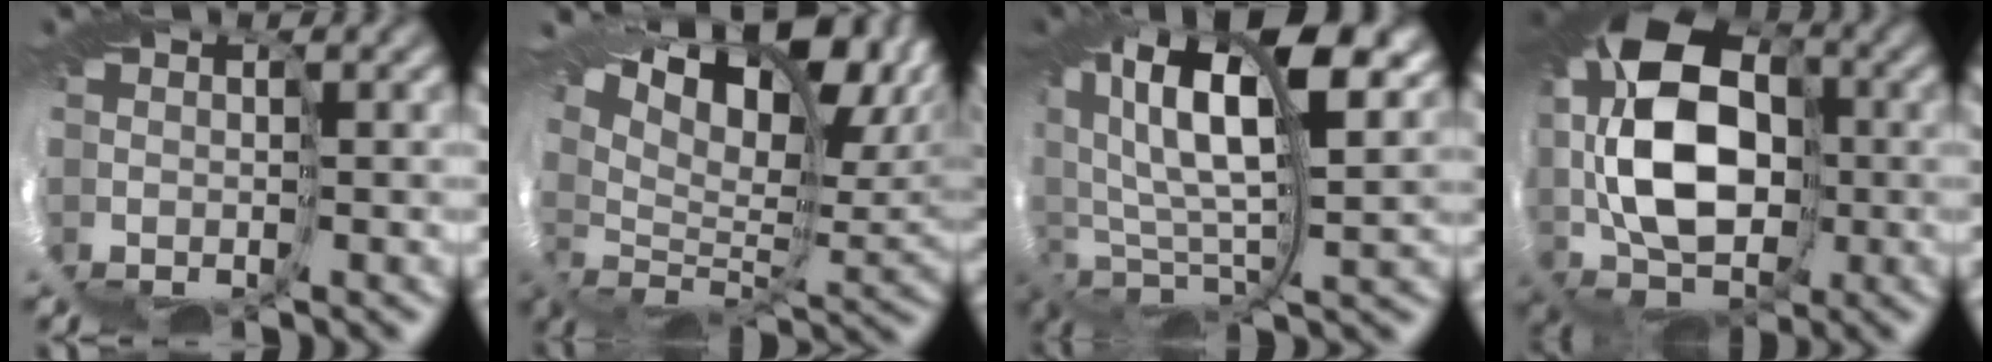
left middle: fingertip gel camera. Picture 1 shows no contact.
{"total": 12.6, "force": [9.5, 3.6, 7.5], "torque": [-0.116, 0.026, 0.159]}
{"total": 13.7, "force": [8.2, 5.1, 9.8], "torque": [-0.213, 0.013, 0.148]}
{"total": 11.3, "force": [2.3, 6.7, 8.7], "torque": [-0.176, 0.020, 0.019]}